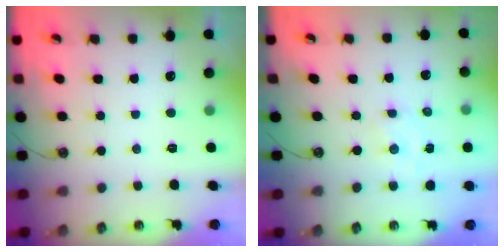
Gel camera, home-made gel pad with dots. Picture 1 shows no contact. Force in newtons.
{"total": 1.8, "press": 1.8, "slide": 0.3}